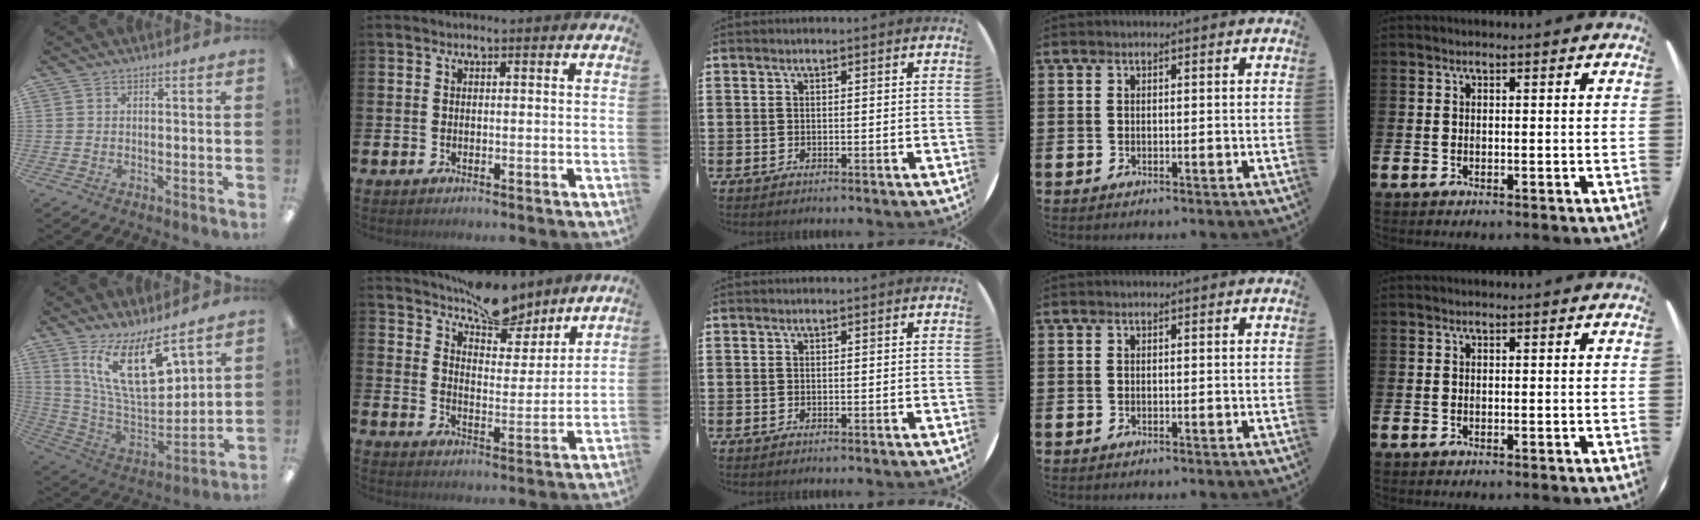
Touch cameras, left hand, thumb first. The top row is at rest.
{"thumb": {"total": 19.4, "force": [10.9, 7.9, 14.0], "torque": [-0.265, -0.057, 0.190]}, "index": {"total": 9.1, "force": [8.4, 2.7, 2.5], "torque": [-0.053, -0.051, 0.153]}}